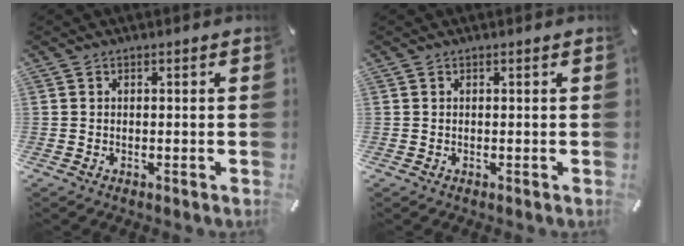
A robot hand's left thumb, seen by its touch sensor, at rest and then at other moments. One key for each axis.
{"total": 0.0}